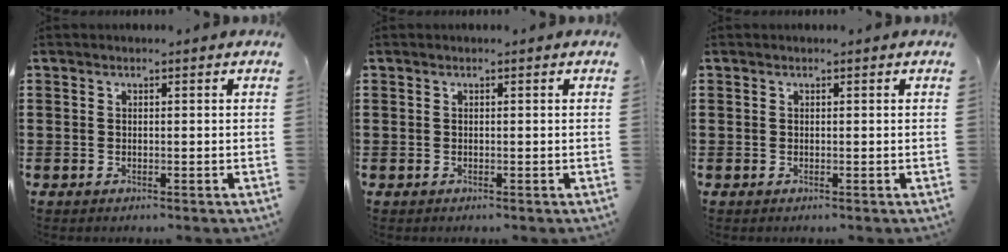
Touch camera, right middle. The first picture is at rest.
{"total": 0.0}
{"total": 0.0}